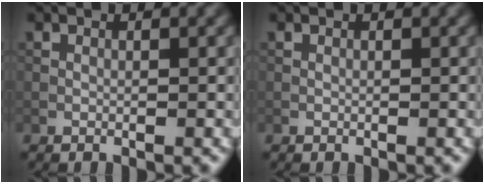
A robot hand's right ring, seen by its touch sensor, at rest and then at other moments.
{"total": 0.0}